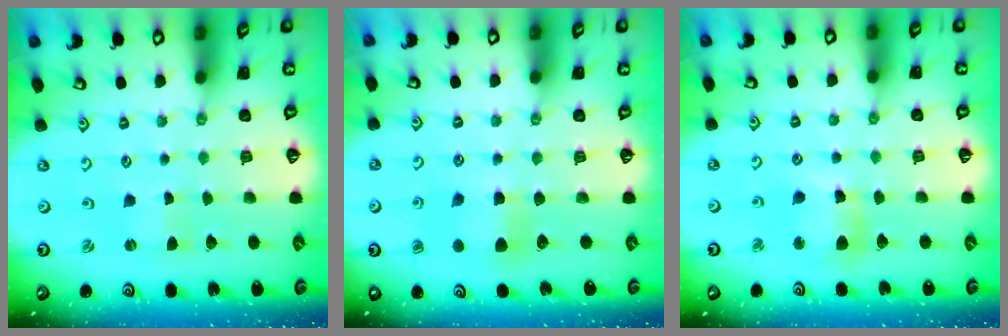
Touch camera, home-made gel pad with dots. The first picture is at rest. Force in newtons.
{"total": 5.6, "press": 5.6, "slide": 0.0}
{"total": 9.8, "press": 9.7, "slide": 1.0}